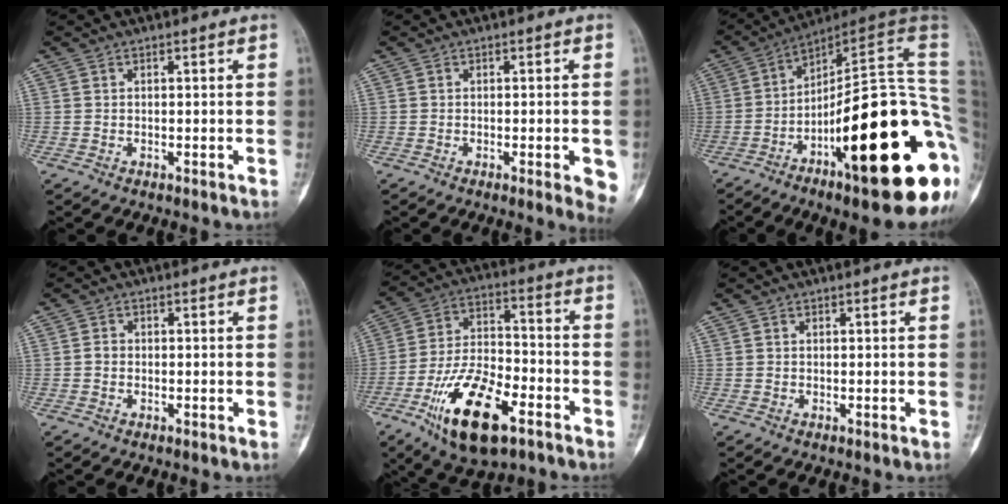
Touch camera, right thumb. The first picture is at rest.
{"total": 5.5, "force": [-1.5, 1.4, 5.1], "torque": [-0.053, -0.008, -0.015]}
{"total": 31.4, "force": [-8.2, 7.8, 29.2], "torque": [-0.325, 0.051, -0.117]}
{"total": 1.2, "force": [-0.2, 1.0, 0.6], "torque": [-0.005, 0.004, -0.006]}
{"total": 18.3, "force": [-9.2, 8.1, 13.5], "torque": [-0.238, 0.050, -0.157]}
{"total": 0.0}